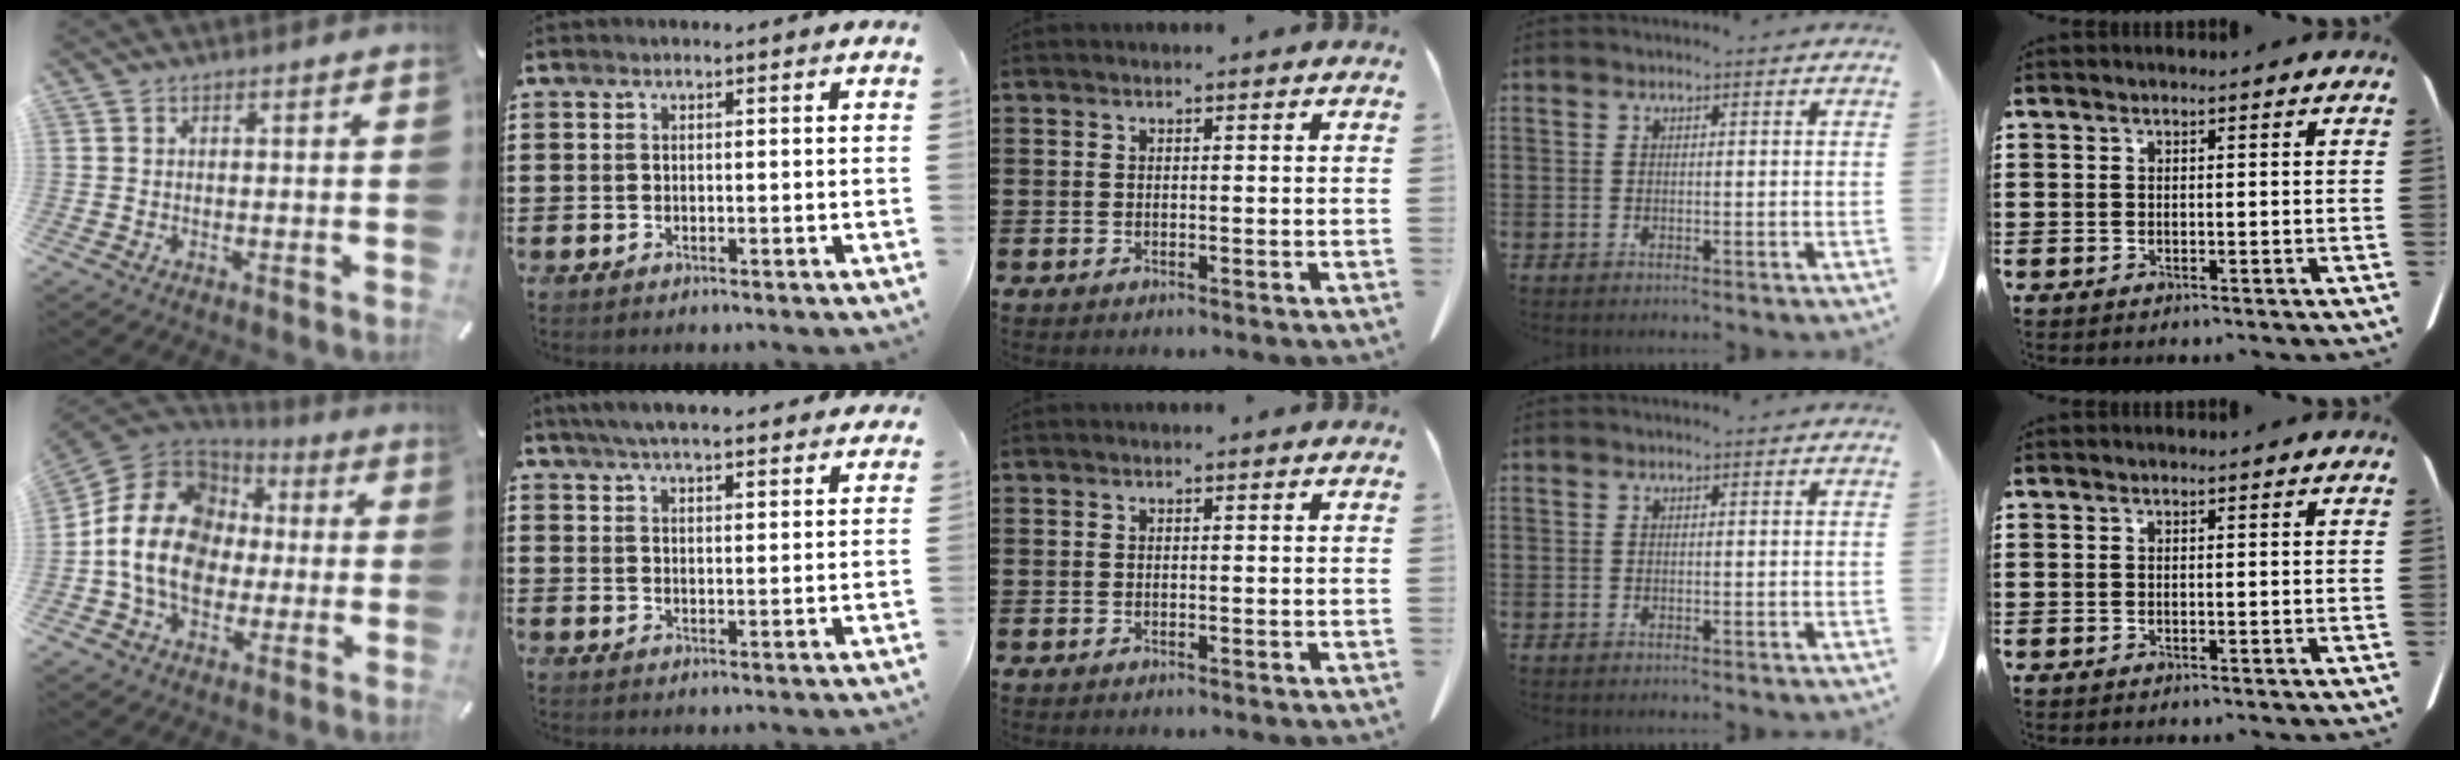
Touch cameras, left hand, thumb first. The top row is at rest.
{"thumb": {"total": 17.4, "force": [-2.2, 14.4, 9.6], "torque": [-0.196, 0.026, -0.040]}, "index": {"total": 5.6, "force": [5.3, 0.2, 1.7], "torque": [-0.050, -0.018, 0.096]}}